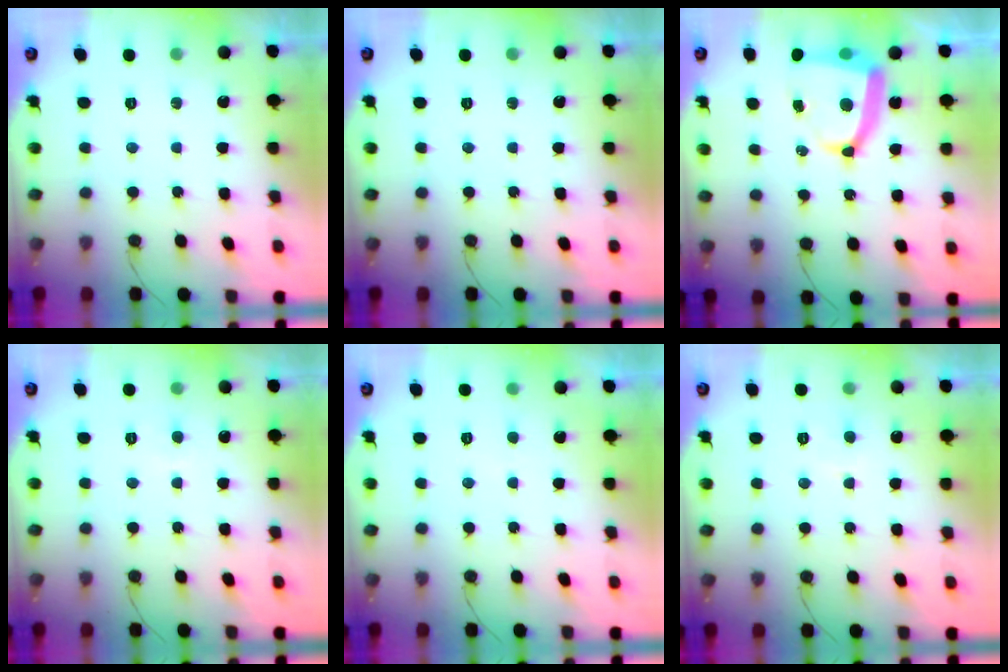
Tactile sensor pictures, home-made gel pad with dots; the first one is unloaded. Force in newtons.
{"total": 0.0}
{"total": 12.5, "press": 12.4, "slide": 1.5}
{"total": 3.7, "press": 3.7, "slide": 0.4}
{"total": 1.6, "press": 1.6, "slide": 0.2}
{"total": 4.1, "press": 4.1, "slide": 0.3}